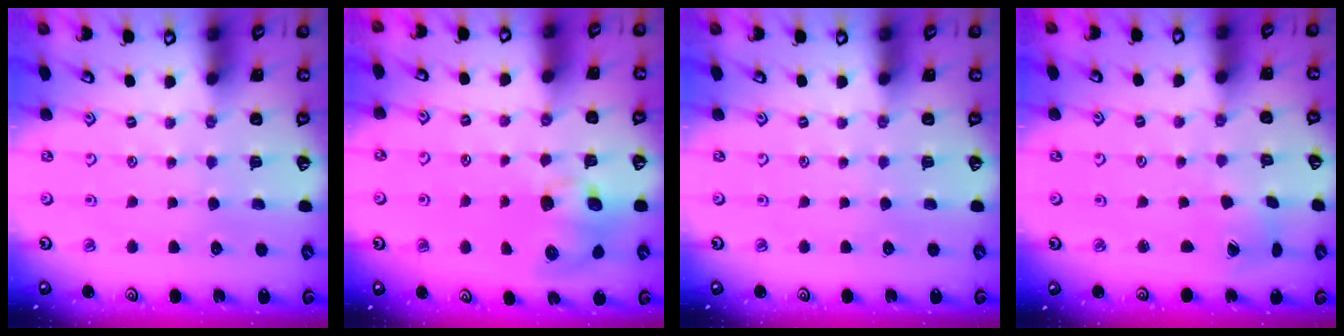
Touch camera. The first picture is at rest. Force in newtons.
{"total": 8.7, "press": 8.6, "slide": 1.2}
{"total": 0.0}
{"total": 3.1, "press": 3.1, "slide": 0.4}